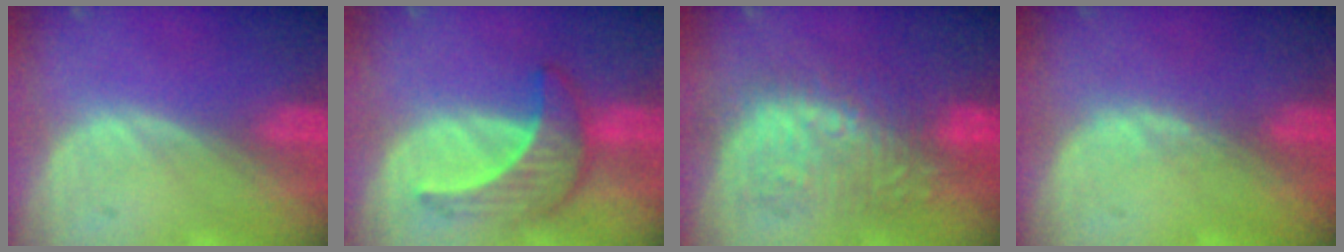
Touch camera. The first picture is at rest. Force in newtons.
{"total": 6.5, "press": 6.4, "slide": 1.1}
{"total": 9.2, "press": 9.2, "slide": 0.3}
{"total": 0.8, "press": 0.8, "slide": 0.3}